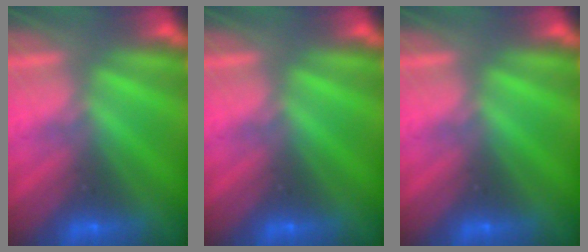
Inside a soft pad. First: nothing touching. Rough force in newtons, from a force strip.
{"total": 0.0}
{"total": 0.0}